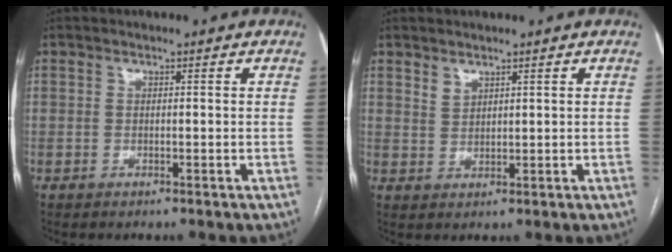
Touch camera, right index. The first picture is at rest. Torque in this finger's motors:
{"motor_torque": [0.00, 0.04, 0.00, 0.00]}